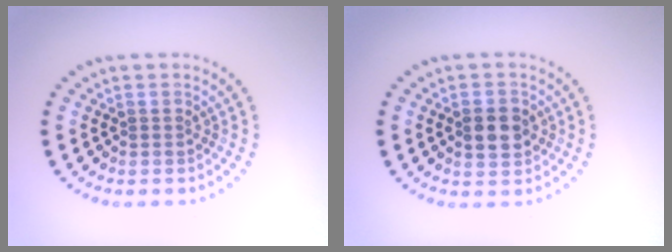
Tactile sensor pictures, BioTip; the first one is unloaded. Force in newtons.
{"total": 2.9, "press": 2.9, "slide": 0.0}